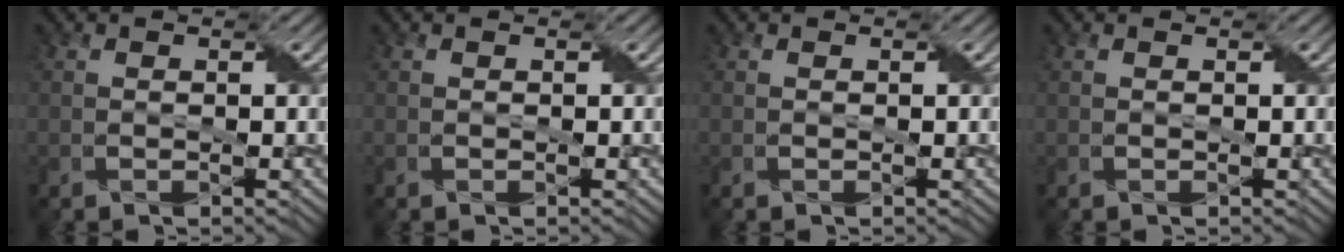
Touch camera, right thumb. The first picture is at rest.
{"total": 0.0}
{"total": 0.0}
{"total": 0.0}